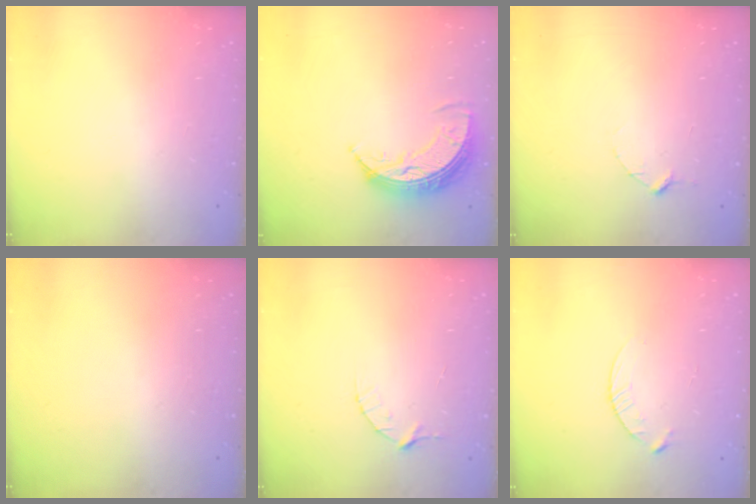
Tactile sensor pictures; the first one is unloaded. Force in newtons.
{"total": 8.9, "press": 8.9, "slide": 0.5}
{"total": 2.9, "press": 2.9, "slide": 0.3}
{"total": 0.0}
{"total": 4.1, "press": 4.1, "slide": 0.4}
{"total": 3.7, "press": 3.7, "slide": 0.4}